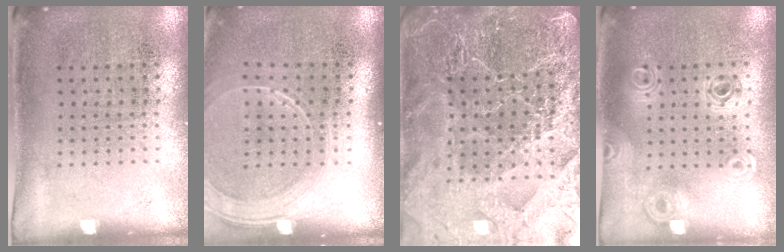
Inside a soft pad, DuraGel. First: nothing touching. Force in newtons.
{"total": 1.8, "press": 1.6, "slide": 0.8}
{"total": 5.2, "press": 4.7, "slide": 2.2}
{"total": 0.9, "press": 0.9, "slide": 0.0}